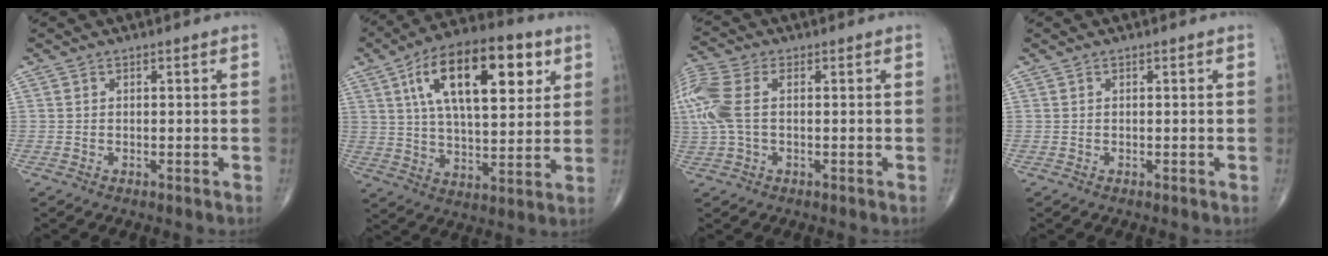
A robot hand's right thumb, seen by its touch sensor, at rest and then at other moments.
{"total": 21.6, "force": [8.0, 9.6, 17.5], "torque": [-0.262, -0.010, 0.128]}
{"total": 10.7, "force": [1.2, 6.2, 8.6], "torque": [-0.242, 0.021, 0.024]}
{"total": 0.0}